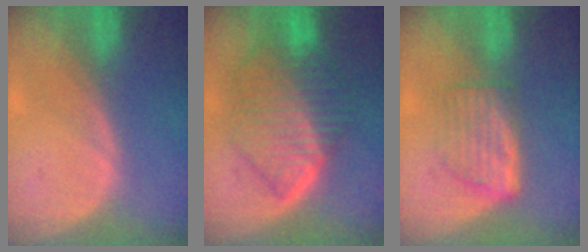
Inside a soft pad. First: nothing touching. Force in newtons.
{"total": 10.5, "press": 10.4, "slide": 1.0}
{"total": 6.1, "press": 5.4, "slide": 2.7}